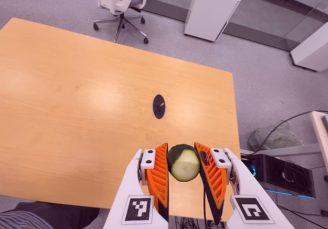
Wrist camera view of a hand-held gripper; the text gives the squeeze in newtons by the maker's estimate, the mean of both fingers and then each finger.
{"total": 9.5, "left": 8.7, "right": 10.3}